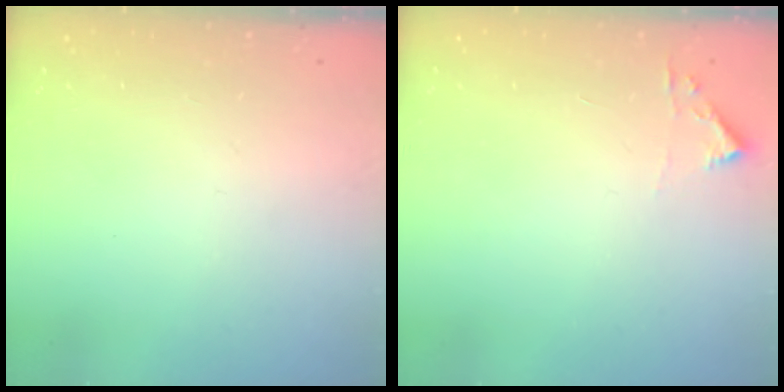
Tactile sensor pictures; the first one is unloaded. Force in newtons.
{"total": 3.3, "press": 3.3, "slide": 0.4}